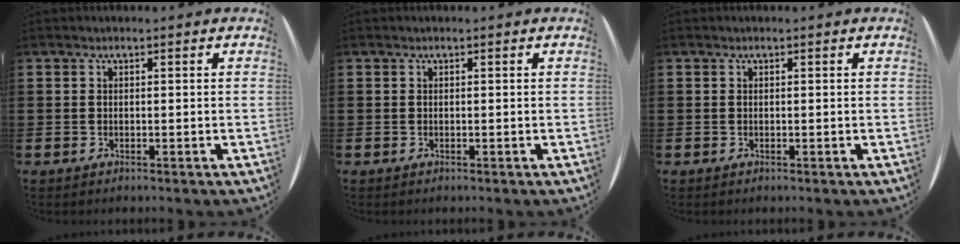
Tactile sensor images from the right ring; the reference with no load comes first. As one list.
[{"total": 0.0}, {"total": 0.0}]